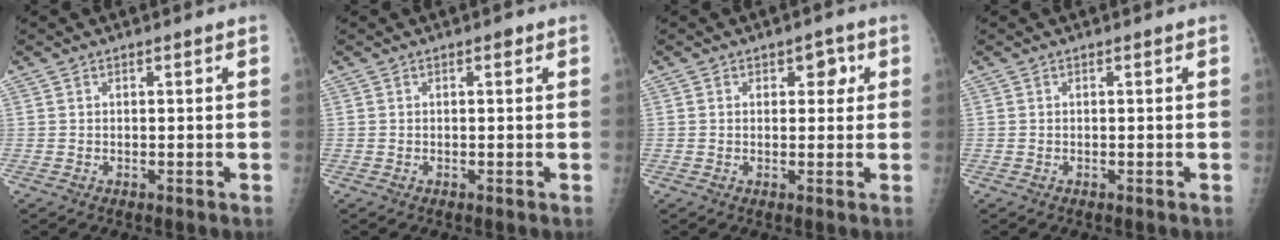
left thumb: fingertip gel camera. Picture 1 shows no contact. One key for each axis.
{"total": 0.7, "fx": 0.3, "fy": 0.4, "fz": 0.5, "tx": -0.002, "ty": 0.001, "tz": 0.001}
{"total": 3.8, "fx": 1.1, "fy": 2.7, "fz": 2.4, "tx": -0.001, "ty": 0.001, "tz": 0.009}
{"total": 0.0}